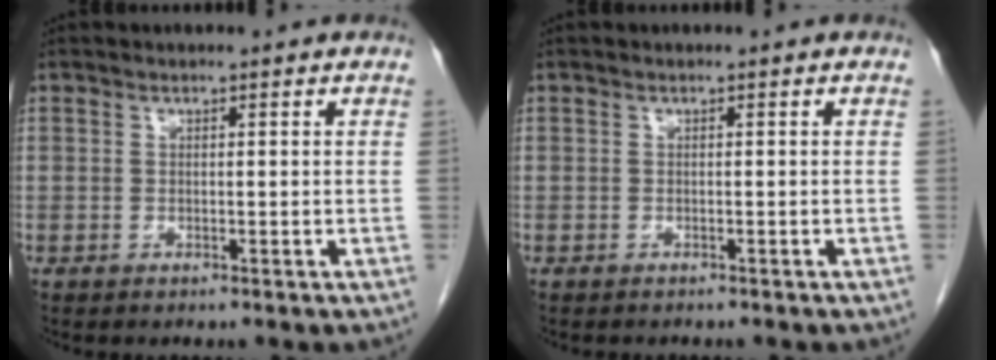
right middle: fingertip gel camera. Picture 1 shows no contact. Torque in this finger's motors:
{"motor_torque": [0.01, -0.01, 0.00, 0.01]}